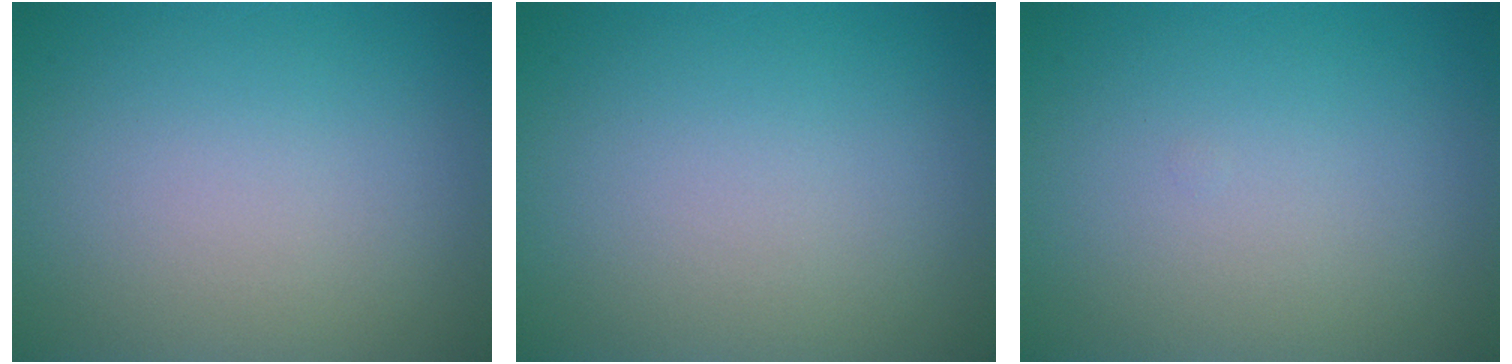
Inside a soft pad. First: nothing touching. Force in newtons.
{"total": 0.0}
{"total": 0.0}